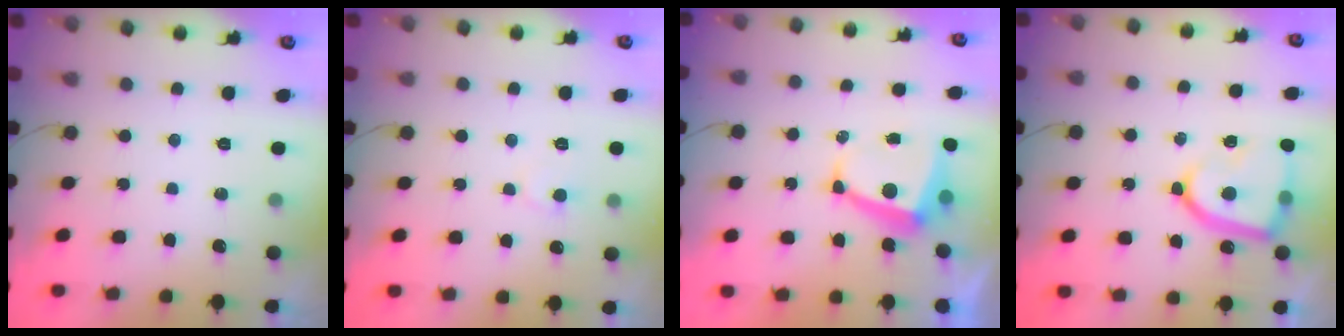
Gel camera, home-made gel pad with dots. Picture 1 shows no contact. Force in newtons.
{"total": 5.8, "press": 5.8, "slide": 0.3}
{"total": 7.5, "press": 7.4, "slide": 1.1}
{"total": 15.6, "press": 15.5, "slide": 1.4}